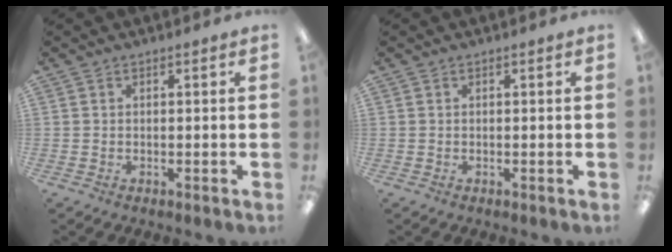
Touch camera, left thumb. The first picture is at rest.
{"total": 0.0}